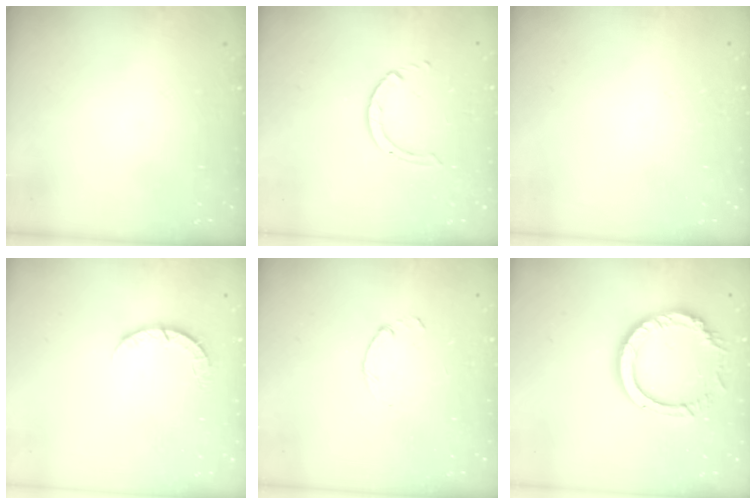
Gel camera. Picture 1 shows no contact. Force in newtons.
{"total": 1.7, "press": 1.7, "slide": 0.1}
{"total": 2.6, "press": 2.6, "slide": 0.2}
{"total": 3.4, "press": 3.4, "slide": 0.4}
{"total": 1.5, "press": 1.4, "slide": 0.3}
{"total": 12.3, "press": 12.2, "slide": 1.0}